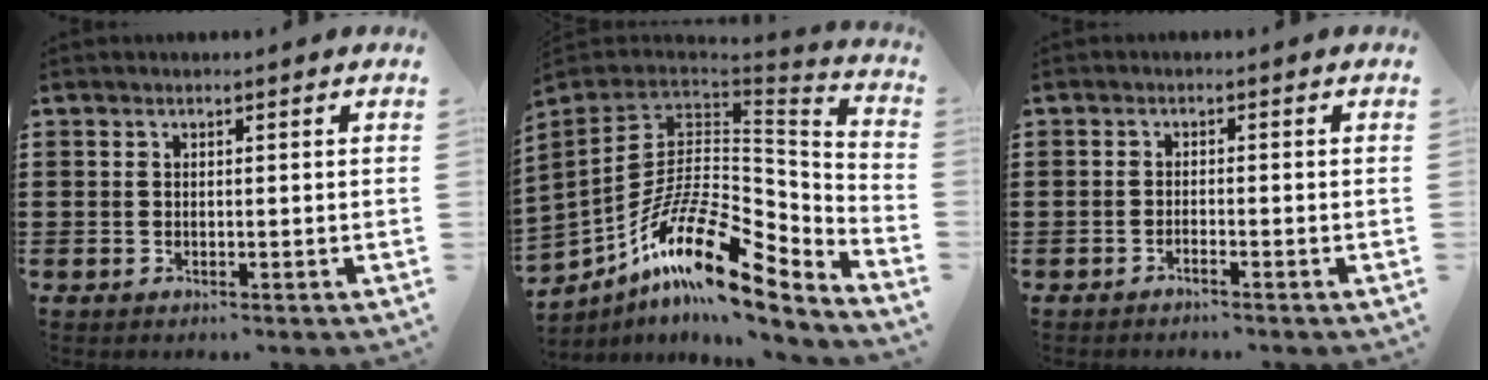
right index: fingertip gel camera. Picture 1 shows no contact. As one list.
[{"total": 16.7, "force": [-8.6, 6.8, 12.6], "torque": [-0.236, 0.005, -0.158]}, {"total": 0.9, "force": [-0.8, -0.1, 0.3], "torque": [-0.007, -0.002, -0.016]}]